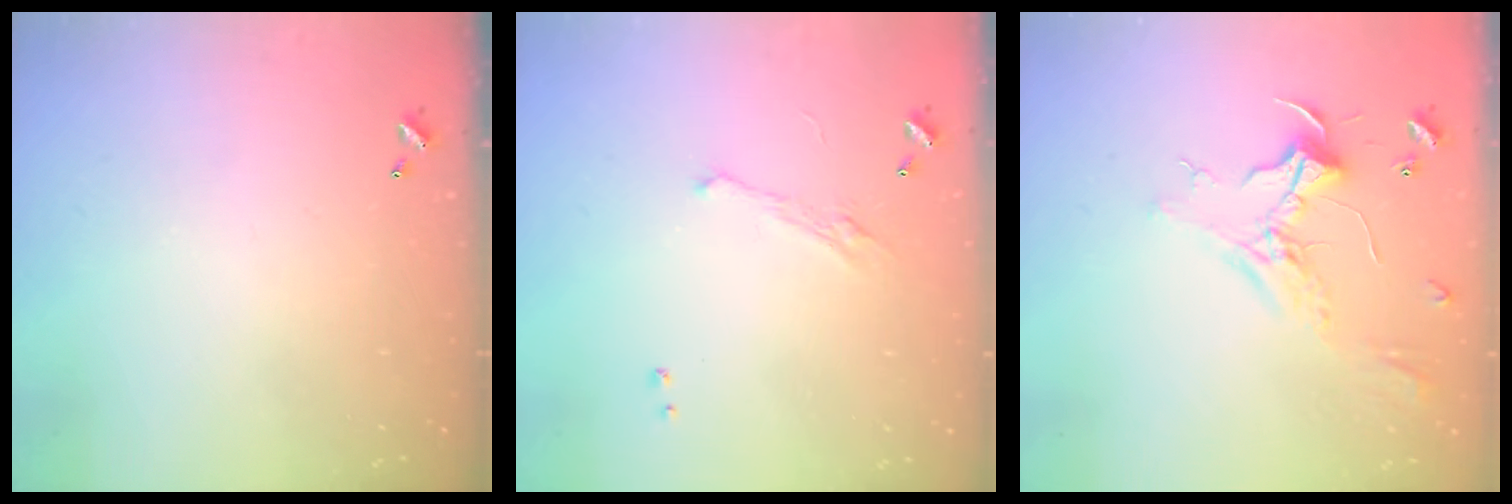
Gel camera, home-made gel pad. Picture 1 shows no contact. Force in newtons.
{"total": 2.0, "press": 1.9, "slide": 0.7}
{"total": 2.4, "press": 2.3, "slide": 0.7}